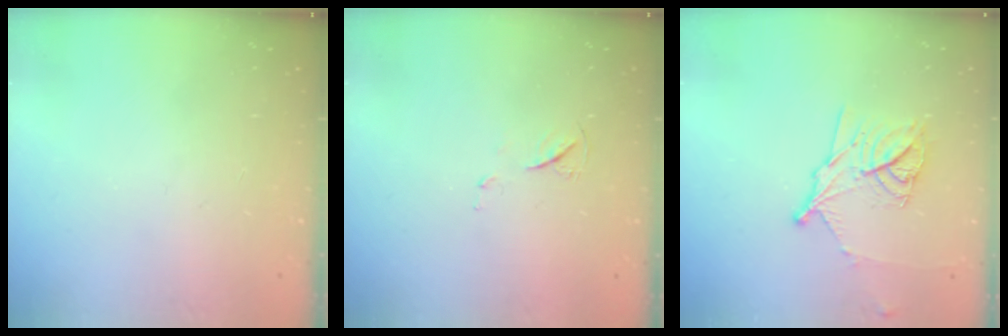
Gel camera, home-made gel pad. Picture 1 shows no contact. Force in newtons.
{"total": 4.5, "press": 4.5, "slide": 0.6}
{"total": 12.7, "press": 12.7, "slide": 0.7}